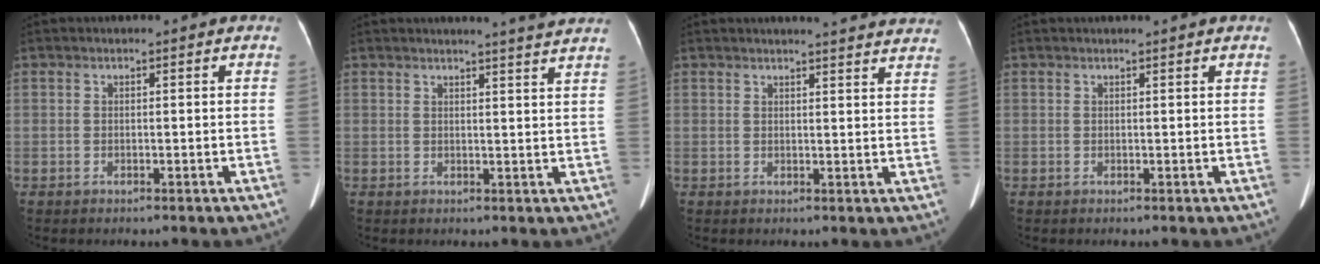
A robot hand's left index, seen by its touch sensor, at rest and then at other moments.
{"total": 6.6, "force": [6.0, -1.0, 2.4], "torque": [-0.033, -0.007, 0.052]}
{"total": 14.2, "force": [13.4, 0.9, 4.4], "torque": [-0.039, -0.020, 0.137]}
{"total": 2.0, "force": [1.8, -0.3, 0.7], "torque": [-0.010, 0.015, 0.025]}